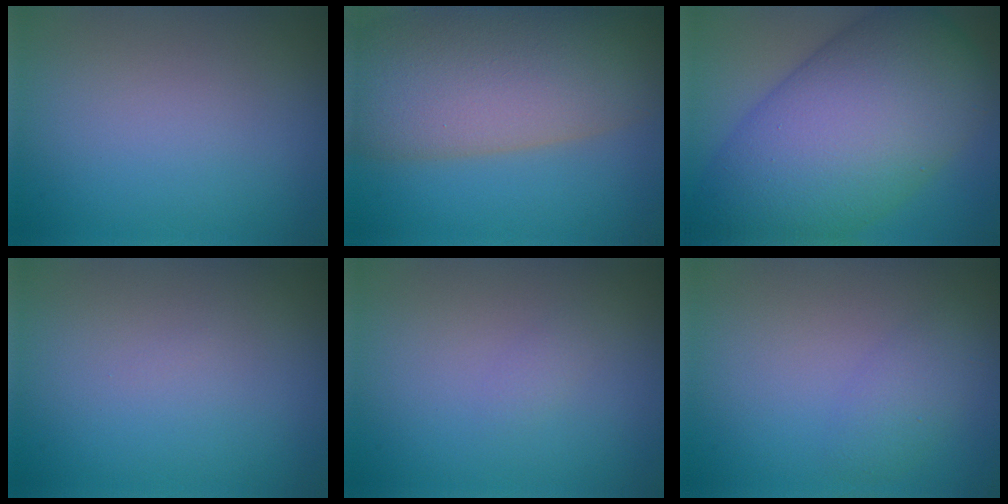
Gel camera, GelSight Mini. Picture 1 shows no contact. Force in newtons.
{"total": 13.5, "press": 13.4, "slide": 0.9}
{"total": 15.1, "press": 15.1, "slide": 0.2}
{"total": 0.0}
{"total": 0.6, "press": 0.6, "slide": 0.1}
{"total": 2.0, "press": 2.0, "slide": 0.2}